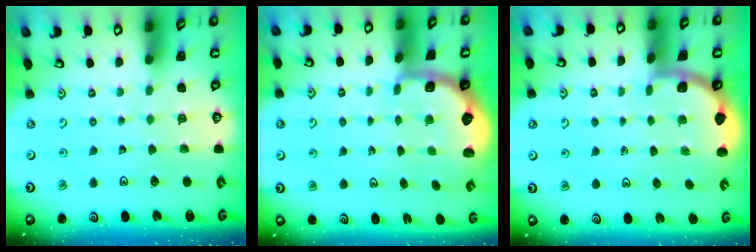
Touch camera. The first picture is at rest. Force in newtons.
{"total": 2.3, "press": 1.7, "slide": 1.5}
{"total": 1.8, "press": 1.7, "slide": 0.0}